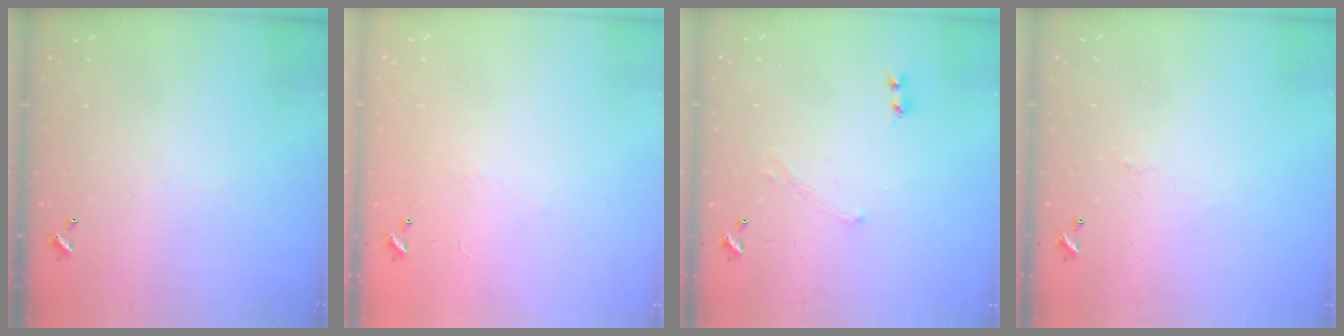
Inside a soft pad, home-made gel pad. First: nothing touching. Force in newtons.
{"total": 6.4, "press": 6.3, "slide": 0.9}
{"total": 0.7, "press": 0.6, "slide": 0.2}
{"total": 1.6, "press": 1.5, "slide": 0.5}